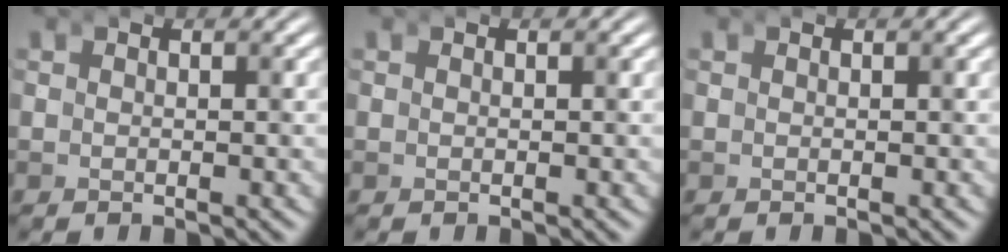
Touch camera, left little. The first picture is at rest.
{"total": 0.0}
{"total": 0.0}